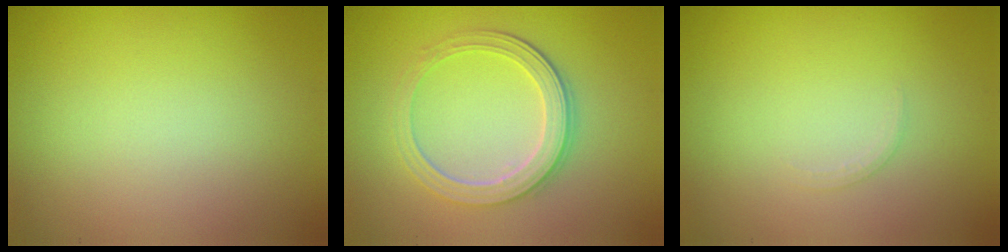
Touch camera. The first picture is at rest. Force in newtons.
{"total": 3.9, "press": 3.3, "slide": 2.0}
{"total": 0.7, "press": 0.7, "slide": 0.1}